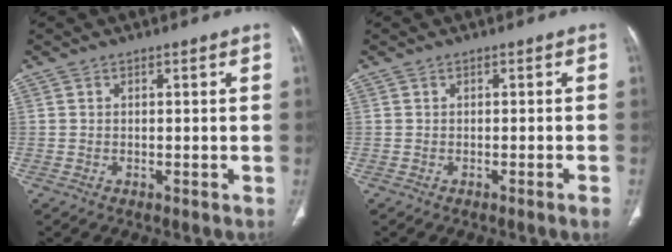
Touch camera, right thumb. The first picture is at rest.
{"total": 1.7, "force": [-1.0, -0.3, 1.4], "torque": [-0.026, -0.001, -0.011]}